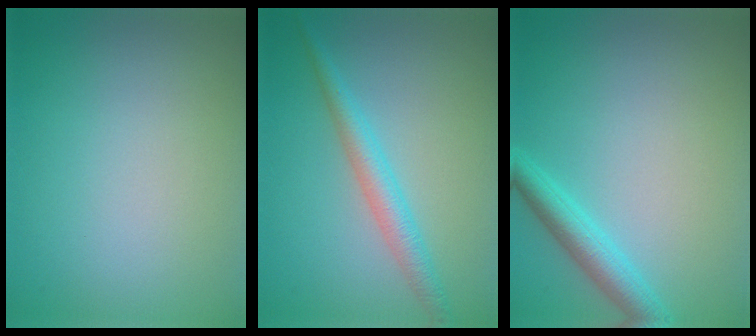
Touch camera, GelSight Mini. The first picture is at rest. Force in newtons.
{"total": 2.9, "press": 2.9, "slide": 0.0}
{"total": 3.0, "press": 3.0, "slide": 0.2}